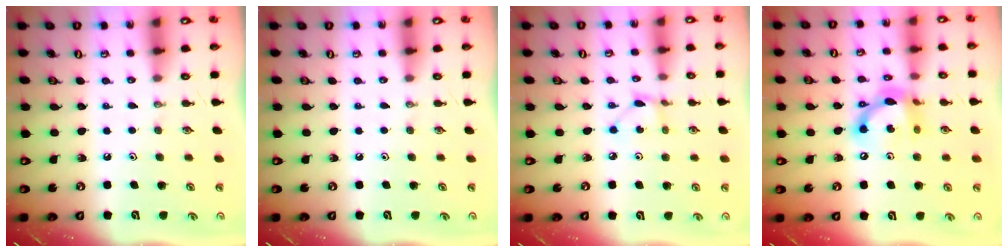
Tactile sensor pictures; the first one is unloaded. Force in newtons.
{"total": 0.0}
{"total": 2.2, "press": 2.2, "slide": 0.1}
{"total": 13.5, "press": 13.4, "slide": 1.0}